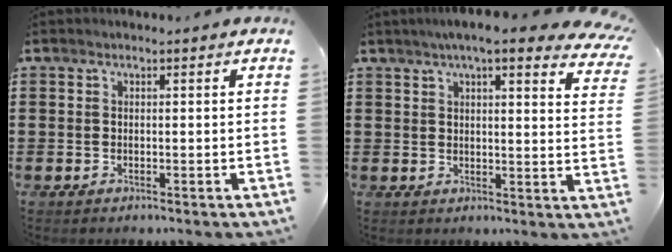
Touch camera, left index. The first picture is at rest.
{"total": 6.3, "force": [5.4, 0.8, 3.2], "torque": [-0.072, -0.008, 0.095]}